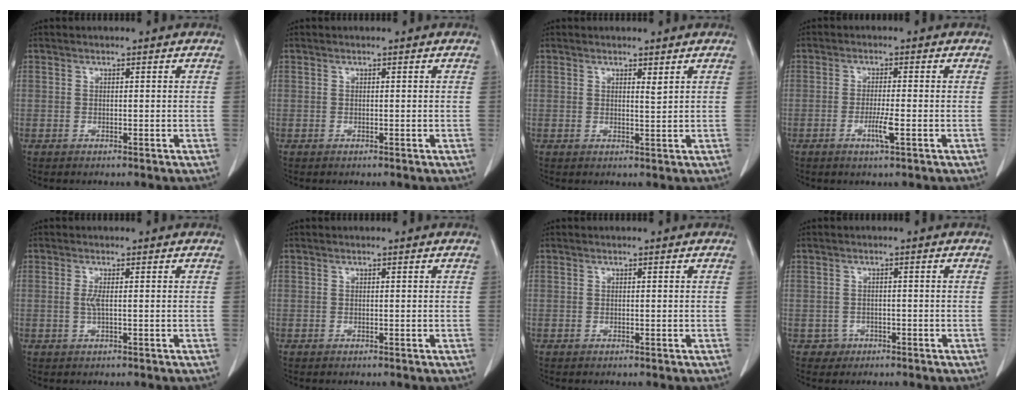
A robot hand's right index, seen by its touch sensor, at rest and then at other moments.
{"total": 0.0}
{"total": 1.0, "force": [0.7, 0.0, 0.7], "torque": [-0.014, -0.008, 0.012]}
{"total": 3.3, "force": [-1.3, -0.1, 3.1], "torque": [-0.061, -0.005, -0.024]}
{"total": 1.5, "force": [0.1, 0.0, 1.5], "torque": [-0.037, -0.001, 0.002]}
{"total": 0.0}
{"total": 0.0}
{"total": 2.1, "force": [-1.0, 1.9, -0.4], "torque": [0.015, 0.012, -0.015]}